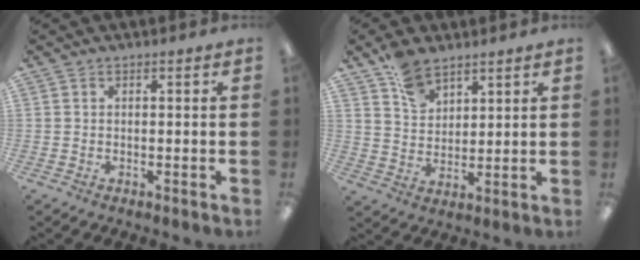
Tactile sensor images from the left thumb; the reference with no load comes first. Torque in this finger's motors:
{"motor_torque": [0.98, 0.40, 0.58, -0.59, 0.01]}